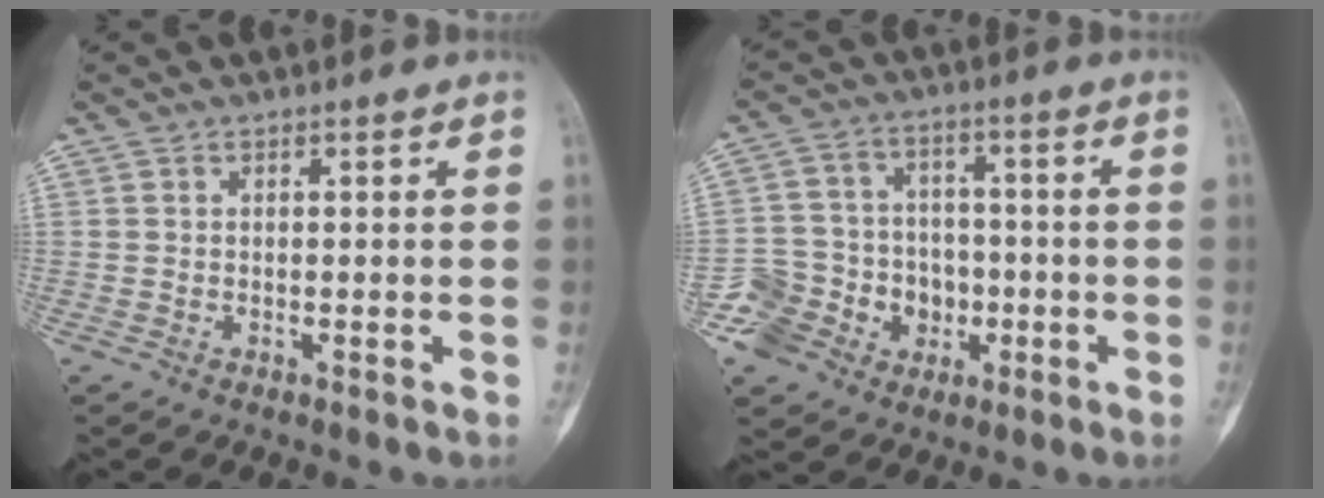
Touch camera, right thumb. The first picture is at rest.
{"total": 12.4, "force": [-4.2, 10.9, 4.2], "torque": [-0.045, 0.043, -0.065]}